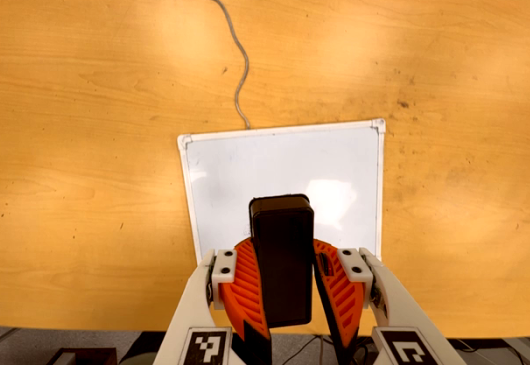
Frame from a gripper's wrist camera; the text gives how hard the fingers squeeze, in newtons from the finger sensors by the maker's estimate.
{"total": 9.0, "left": 9.1, "right": 8.9}